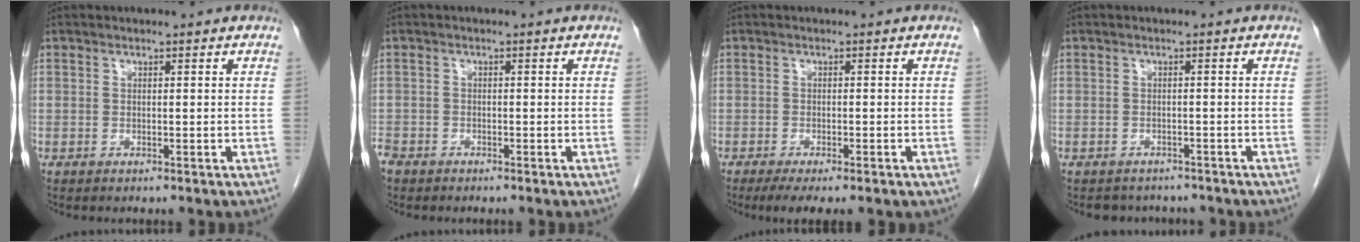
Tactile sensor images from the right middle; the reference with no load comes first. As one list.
[{"total": 2.9, "force": [-2.3, 1.6, 0.7], "torque": [-0.021, -0.001, -0.047]}, {"total": 6.3, "force": [-4.4, 1.6, 4.2], "torque": [-0.055, -0.013, -0.062]}, {"total": 4.4, "force": [-3.9, 1.9, 0.2], "torque": [-0.002, 0.004, -0.048]}]